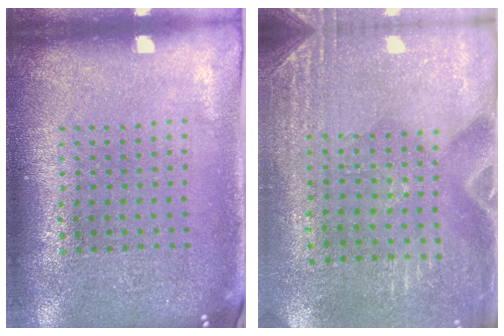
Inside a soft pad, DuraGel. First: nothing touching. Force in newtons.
{"total": 2.9, "press": 2.6, "slide": 1.2}